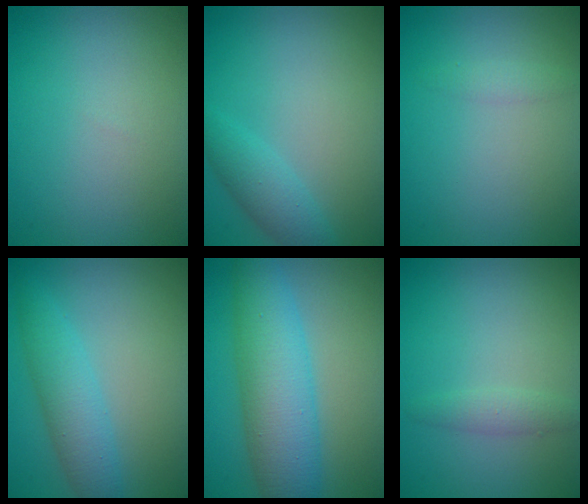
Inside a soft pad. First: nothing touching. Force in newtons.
{"total": 2.7, "press": 2.7, "slide": 0.1}
{"total": 1.0, "press": 1.0, "slide": 0.0}
{"total": 3.6, "press": 3.6, "slide": 0.0}
{"total": 7.5, "press": 7.5, "slide": 0.1}
{"total": 1.4, "press": 1.4, "slide": 0.0}